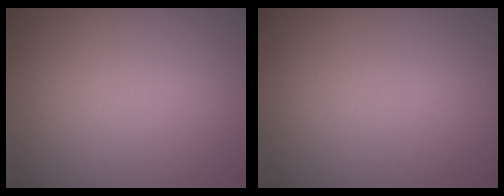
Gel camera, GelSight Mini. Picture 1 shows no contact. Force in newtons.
{"total": 0.0}